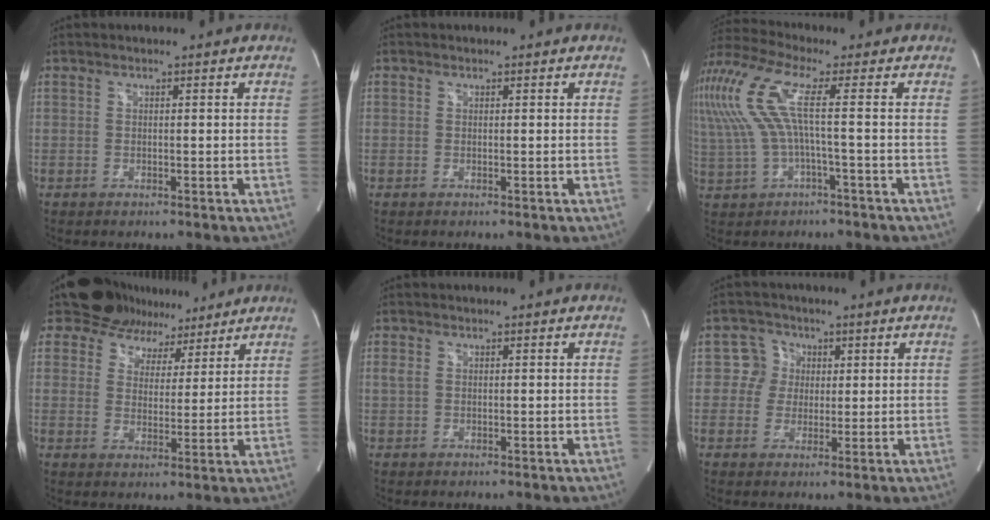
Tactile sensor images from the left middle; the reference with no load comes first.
{"total": 1.3, "force": [-0.7, -0.9, -0.7], "torque": [0.010, -0.010, -0.014]}
{"total": 13.6, "force": [2.2, 2.7, 13.2], "torque": [-0.312, 0.043, 0.039]}
{"total": 11.2, "force": [9.0, 6.5, 1.7], "torque": [-0.023, 0.018, 0.124]}
{"total": 1.1, "force": [0.3, 0.8, 0.7], "torque": [-0.022, 0.008, 0.009]}
{"total": 4.3, "force": [0.9, 4.2, 0.4], "torque": [-0.001, 0.016, 0.015]}